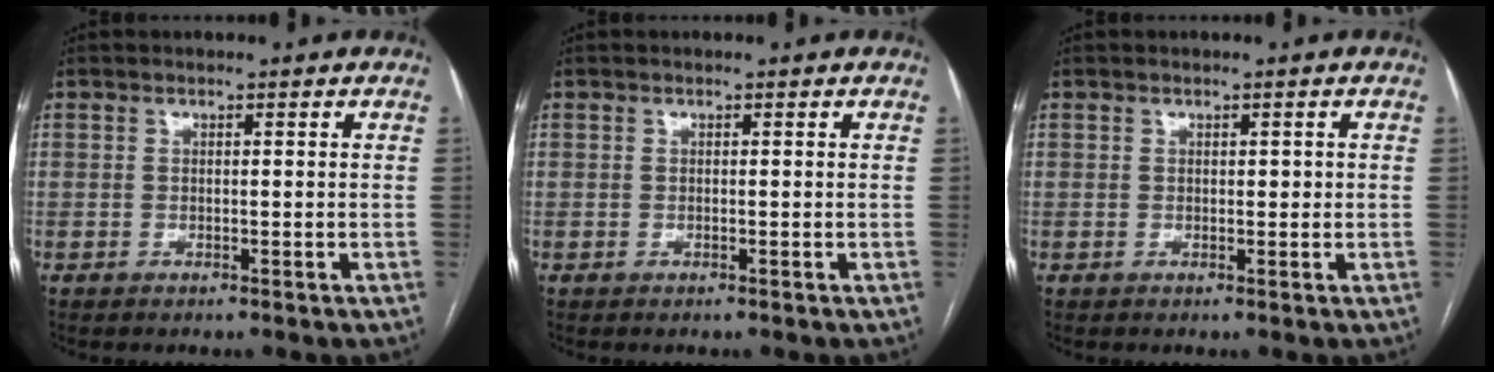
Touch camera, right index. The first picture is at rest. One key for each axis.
{"total": 0.0}
{"total": 1.1, "fx": 0.1, "fy": 0.7, "fz": 0.8, "tx": -0.012, "ty": 0.005, "tz": 0.003}